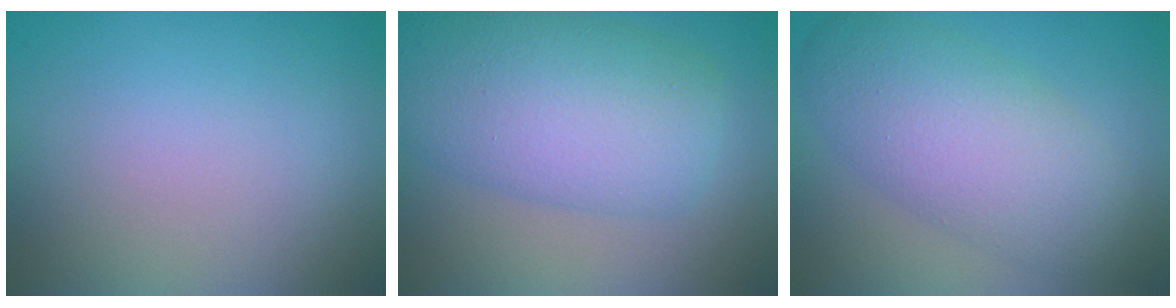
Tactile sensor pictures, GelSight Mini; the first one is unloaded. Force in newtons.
{"total": 8.0, "press": 8.0, "slide": 0.2}
{"total": 6.6, "press": 6.6, "slide": 0.2}